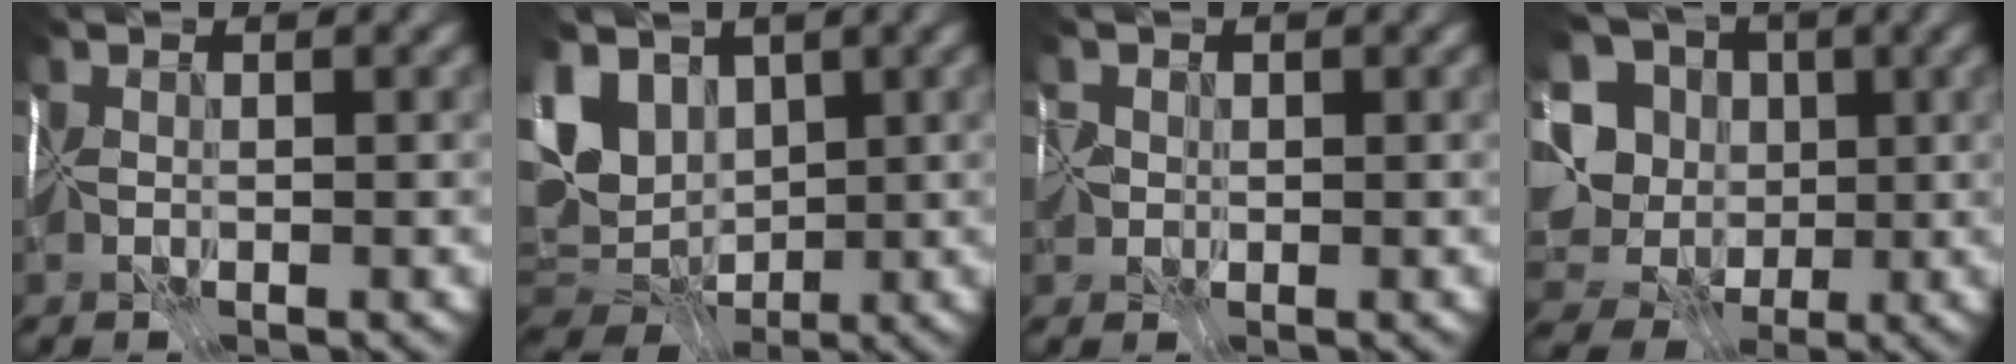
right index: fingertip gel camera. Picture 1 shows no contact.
{"total": 9.7, "force": [2.4, 6.7, 6.6], "torque": [-0.117, 0.014, 0.048]}
{"total": 0.8, "force": [0.0, 0.8, 0.1], "torque": [0.011, -0.001, 0.000]}
{"total": 11.4, "force": [-0.3, 10.2, 5.1], "torque": [-0.120, 0.000, -0.010]}